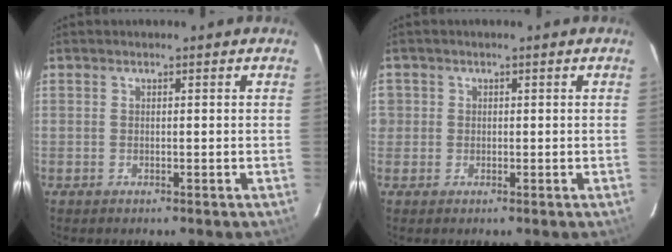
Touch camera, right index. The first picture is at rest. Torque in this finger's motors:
{"motor_torque": [-0.02, -0.04, 0.02, 0.01]}